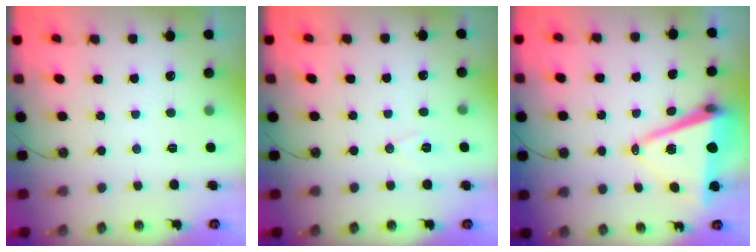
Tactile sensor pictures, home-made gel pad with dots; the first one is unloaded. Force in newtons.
{"total": 6.0, "press": 4.1, "slide": 4.4}
{"total": 10.7, "press": 9.9, "slide": 4.1}